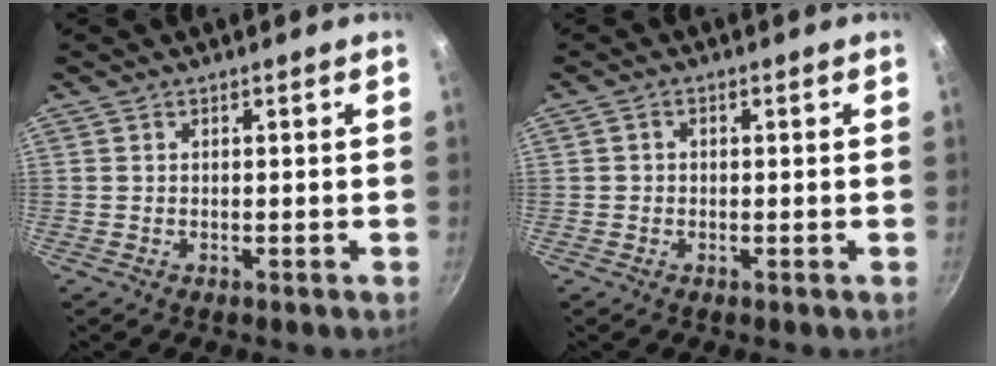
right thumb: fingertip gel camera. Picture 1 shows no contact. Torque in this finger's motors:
{"motor_torque": [0.18, -0.18, -0.43, 0.09, -0.02]}